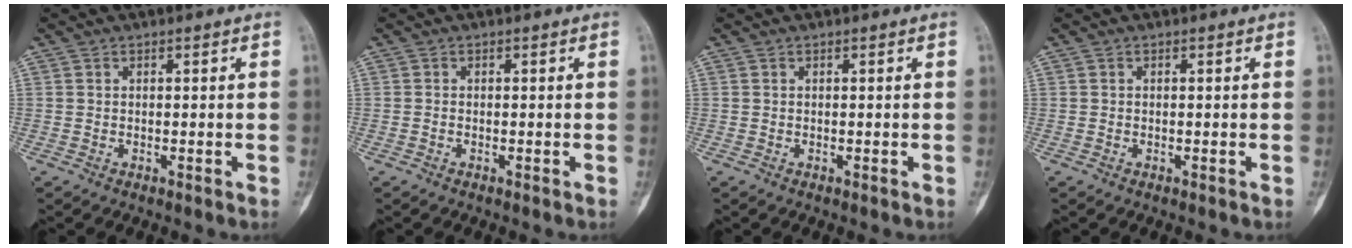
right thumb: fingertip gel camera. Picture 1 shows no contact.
{"total": 0.0}
{"total": 0.0}
{"total": 0.0}